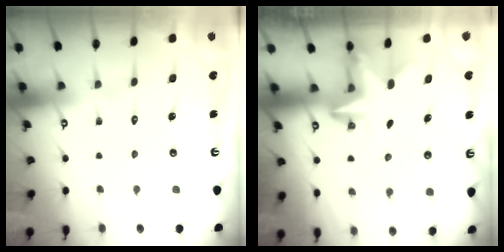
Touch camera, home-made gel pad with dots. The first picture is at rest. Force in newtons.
{"total": 2.4, "press": 2.3, "slide": 0.4}